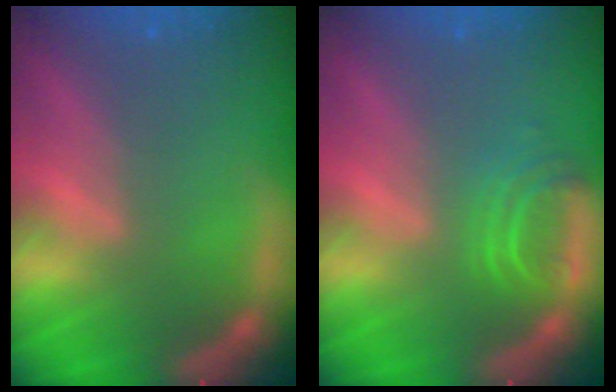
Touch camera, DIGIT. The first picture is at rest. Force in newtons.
{"total": 2.9}